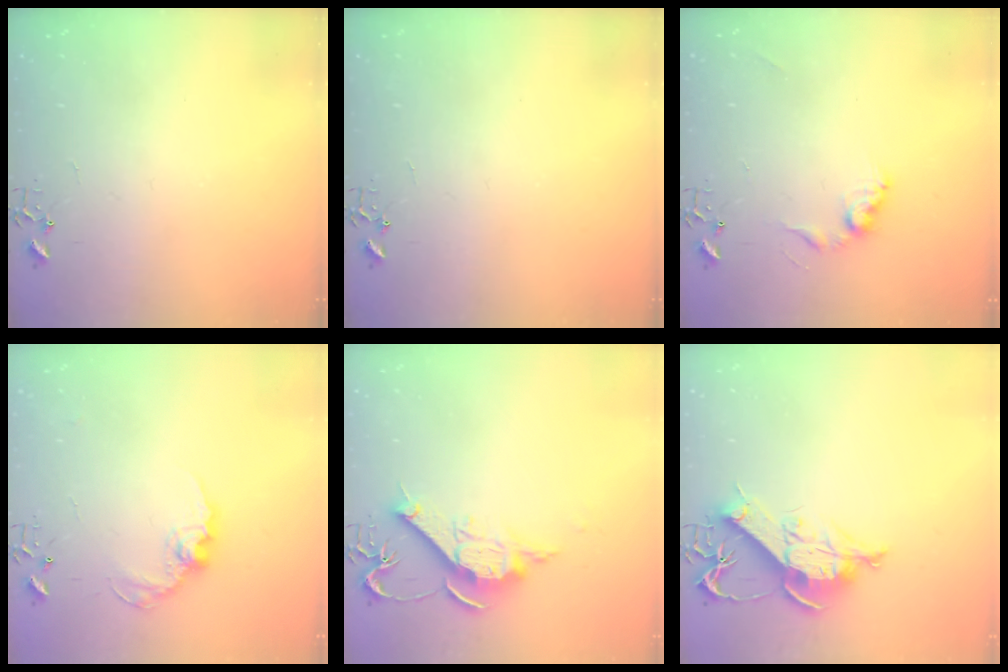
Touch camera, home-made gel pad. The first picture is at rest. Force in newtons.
{"total": 0.0}
{"total": 9.2, "press": 9.2, "slide": 0.5}
{"total": 10.7, "press": 10.7, "slide": 0.5}
{"total": 12.1, "press": 12.0, "slide": 1.3}
{"total": 12.2, "press": 12.1, "slide": 1.5}